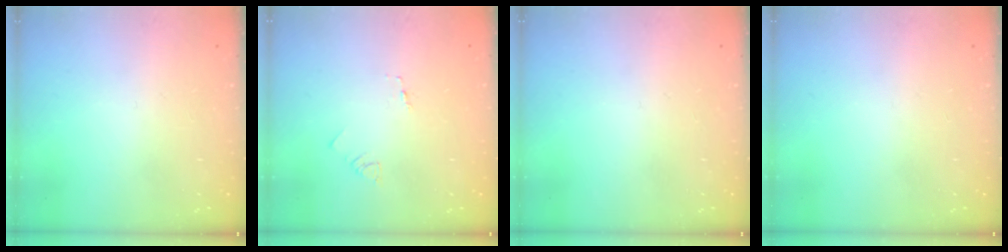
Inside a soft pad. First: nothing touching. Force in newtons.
{"total": 1.4, "press": 1.3, "slide": 0.1}
{"total": 0.0}
{"total": 0.0}